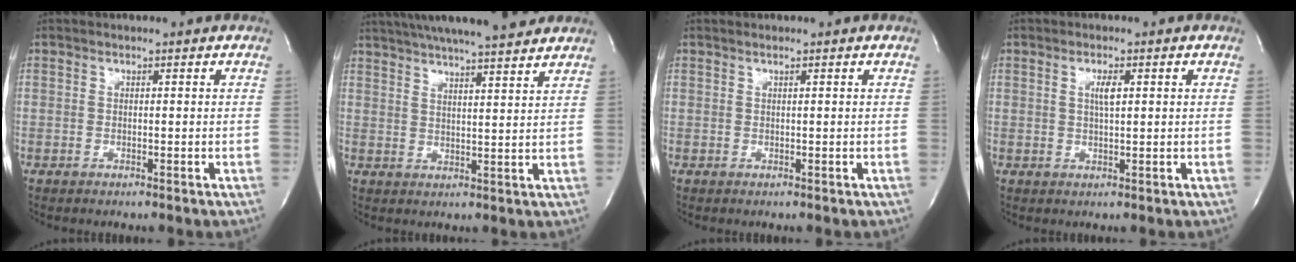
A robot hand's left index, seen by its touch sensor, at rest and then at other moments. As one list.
[{"total": 18.2, "force": [15.9, 1.5, 8.8], "torque": [-0.152, 0.025, 0.220]}, {"total": 0.0}, {"total": 2.3, "force": [0.4, 0.4, 2.2], "torque": [-0.046, 0.001, 0.008]}]